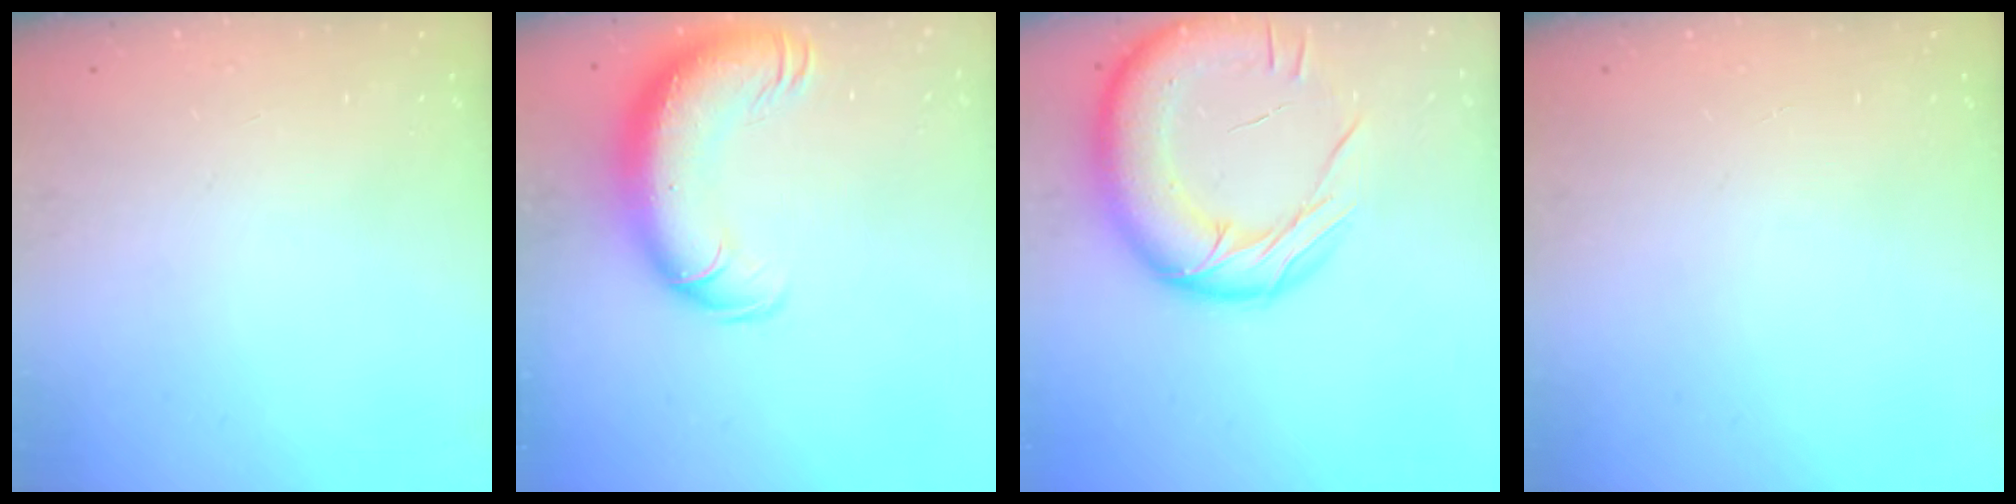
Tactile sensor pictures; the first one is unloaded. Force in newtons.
{"total": 18.5, "press": 17.9, "slide": 4.4}
{"total": 21.8, "press": 21.6, "slide": 2.8}
{"total": 0.0}